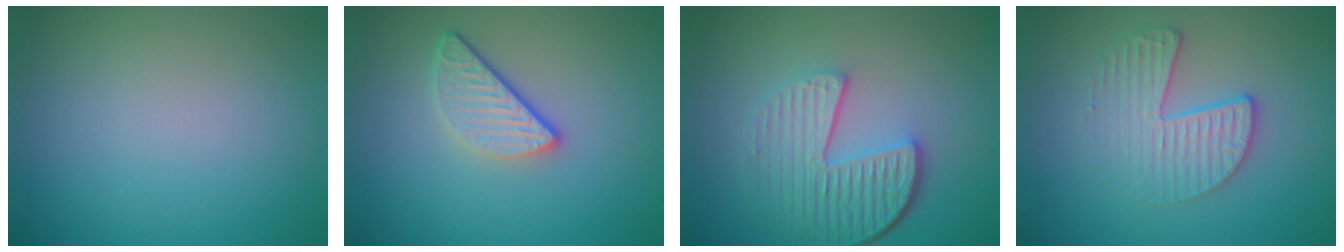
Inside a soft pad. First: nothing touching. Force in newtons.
{"total": 3.2, "press": 2.5, "slide": 2.0}
{"total": 5.8, "press": 4.1, "slide": 4.0}
{"total": 3.4, "press": 2.8, "slide": 1.8}